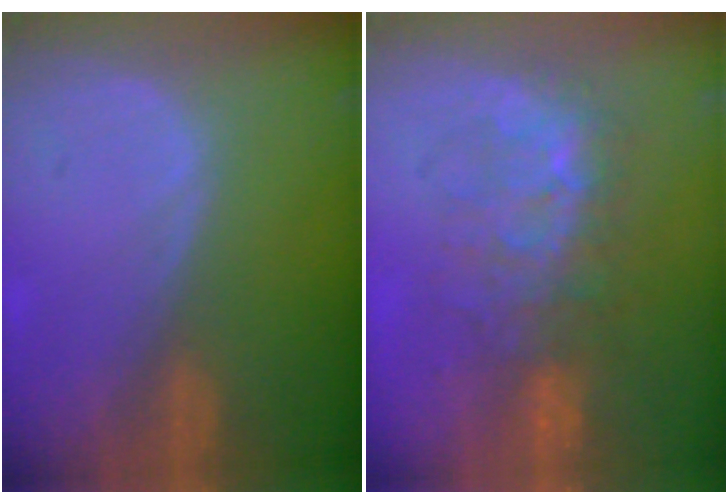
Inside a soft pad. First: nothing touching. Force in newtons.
{"total": 8.1, "press": 7.8, "slide": 1.9}